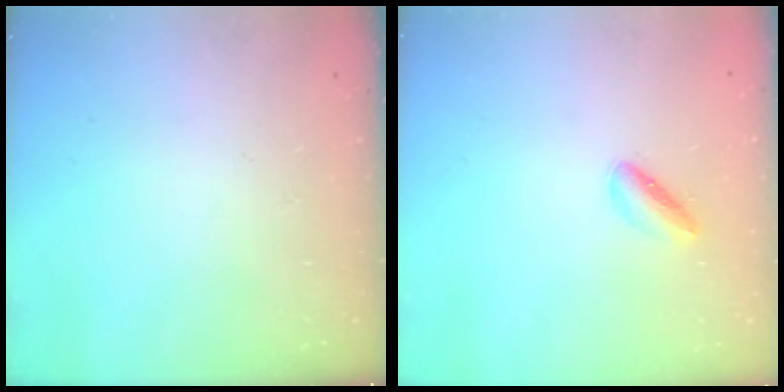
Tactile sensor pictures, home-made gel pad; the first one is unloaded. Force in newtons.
{"total": 2.5, "press": 2.4, "slide": 0.3}